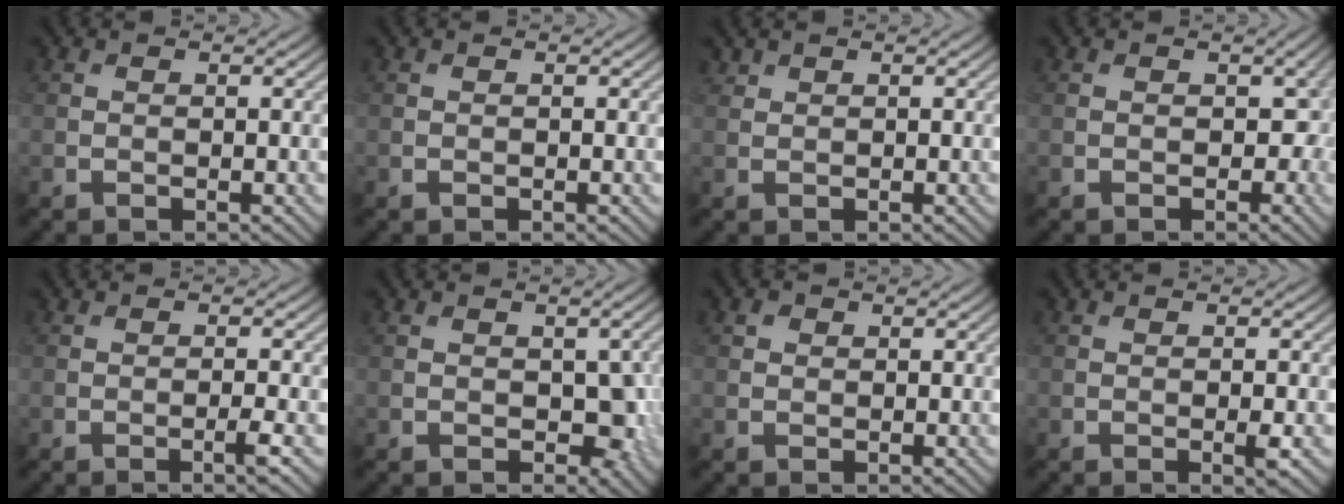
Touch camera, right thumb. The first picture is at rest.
{"total": 0.0}
{"total": 1.1, "force": [0.9, 0.5, 0.2], "torque": [-0.006, 0.002, 0.024]}
{"total": 2.6, "force": [-0.2, 2.0, 1.6], "torque": [-0.025, -0.008, -0.006]}
{"total": 1.8, "force": [-0.7, -0.1, 1.6], "torque": [-0.029, 0.003, -0.016]}
{"total": 3.8, "force": [-0.6, 2.6, 2.8], "torque": [-0.041, -0.013, -0.008]}
{"total": 0.9, "force": [0.4, 0.8, 0.3], "torque": [-0.003, -0.001, 0.004]}
{"total": 1.4, "force": [-0.4, 0.2, 1.4], "torque": [-0.024, -0.003, -0.006]}